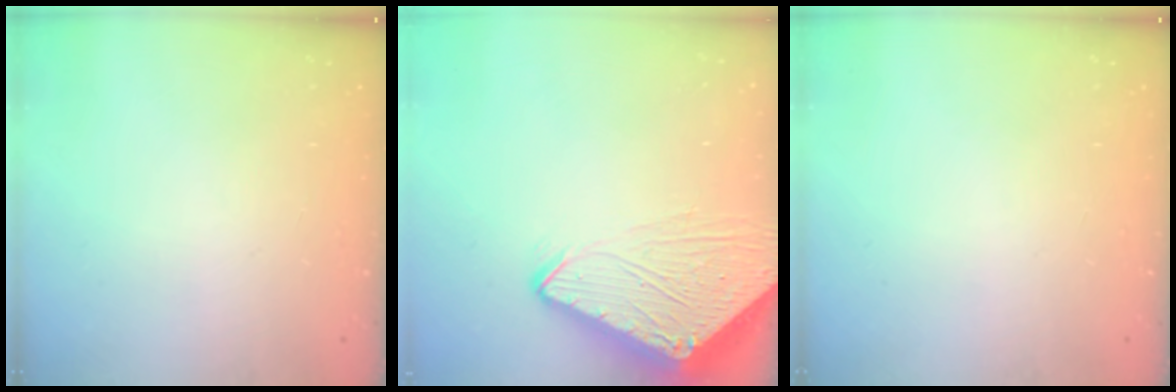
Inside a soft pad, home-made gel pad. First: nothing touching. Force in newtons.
{"total": 8.0, "press": 8.0, "slide": 0.7}
{"total": 0.0}